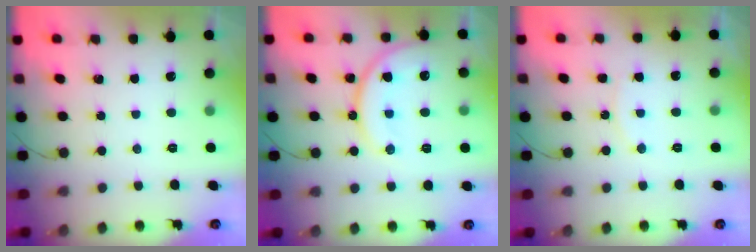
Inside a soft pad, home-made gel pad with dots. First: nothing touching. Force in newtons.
{"total": 14.8, "press": 14.7, "slide": 1.5}
{"total": 6.5, "press": 6.5, "slide": 0.5}